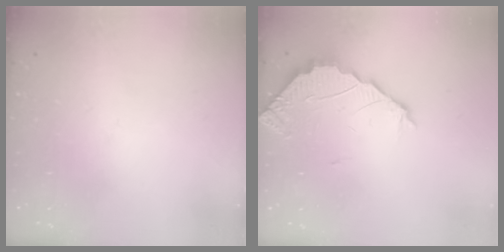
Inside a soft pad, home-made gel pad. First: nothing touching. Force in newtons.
{"total": 2.6, "press": 2.6, "slide": 0.2}